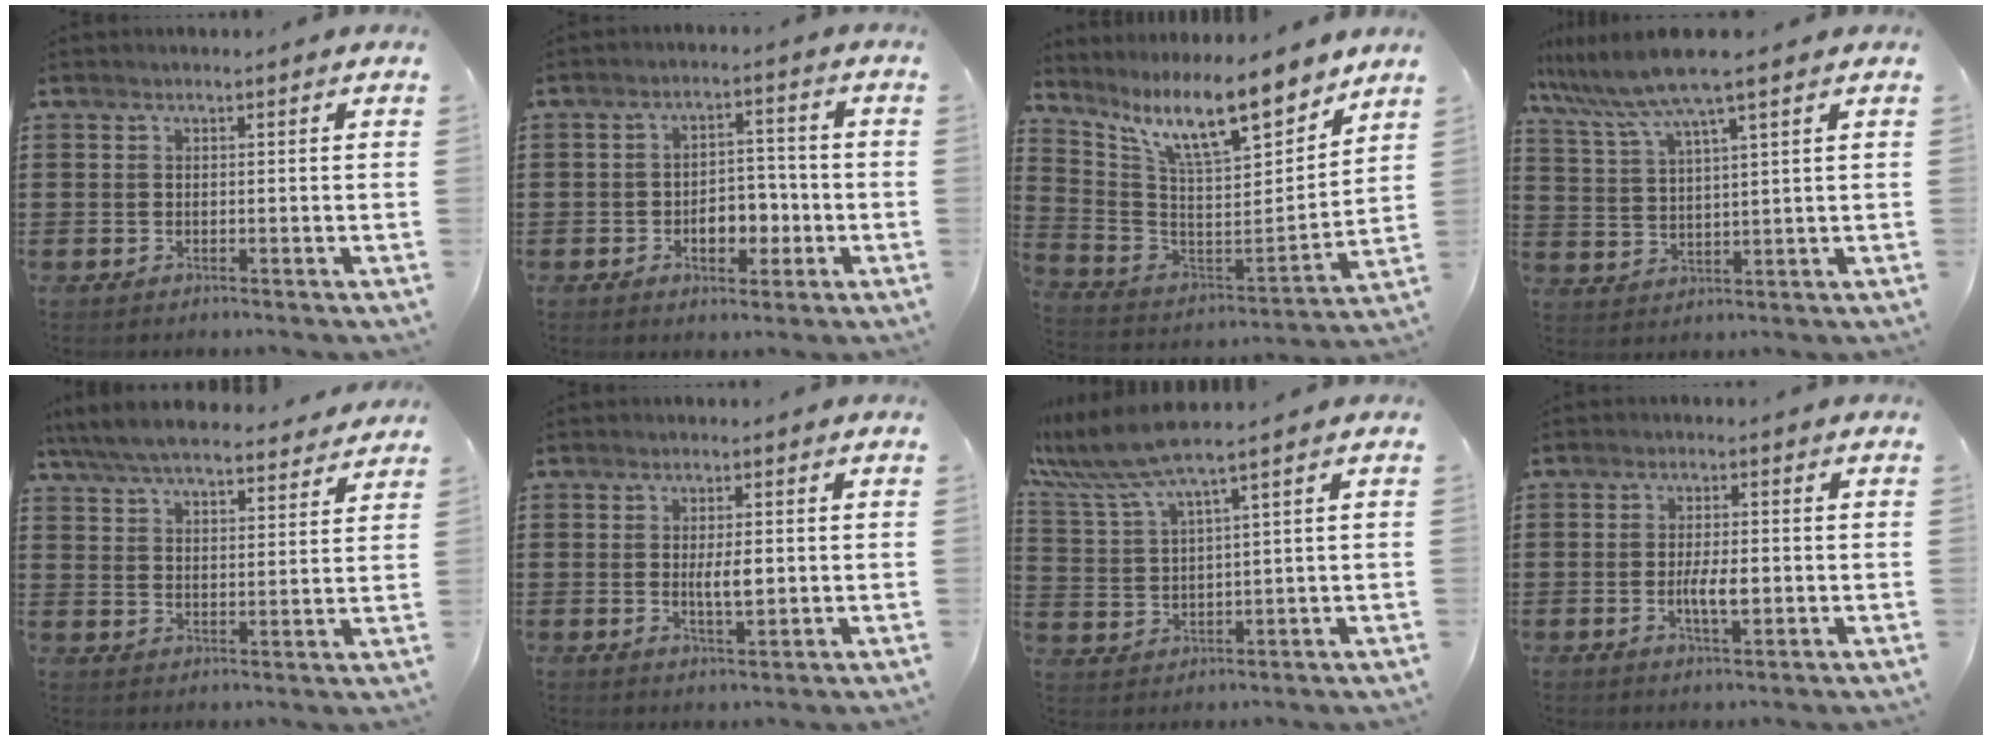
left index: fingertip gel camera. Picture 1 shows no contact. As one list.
[{"total": 5.6, "force": [-1.7, 3.6, 4.0], "torque": [-0.057, 0.005, -0.036]}, {"total": 13.1, "force": [9.8, 2.7, 8.3], "torque": [-0.174, -0.055, 0.168]}, {"total": 7.8, "force": [6.0, -0.2, 5.0], "torque": [-0.122, -0.026, 0.101]}, {"total": 6.8, "force": [6.4, 0.7, 2.3], "torque": [-0.069, -0.030, 0.114]}, {"total": 3.7, "force": [0.2, 1.1, 3.5], "torque": [-0.058, -0.005, 0.001]}, {"total": 6.8, "force": [5.2, 0.2, 4.4], "torque": [-0.119, -0.022, 0.086]}, {"total": 4.5, "force": [-0.6, 1.5, 4.3], "torque": [-0.081, -0.001, -0.013]}]